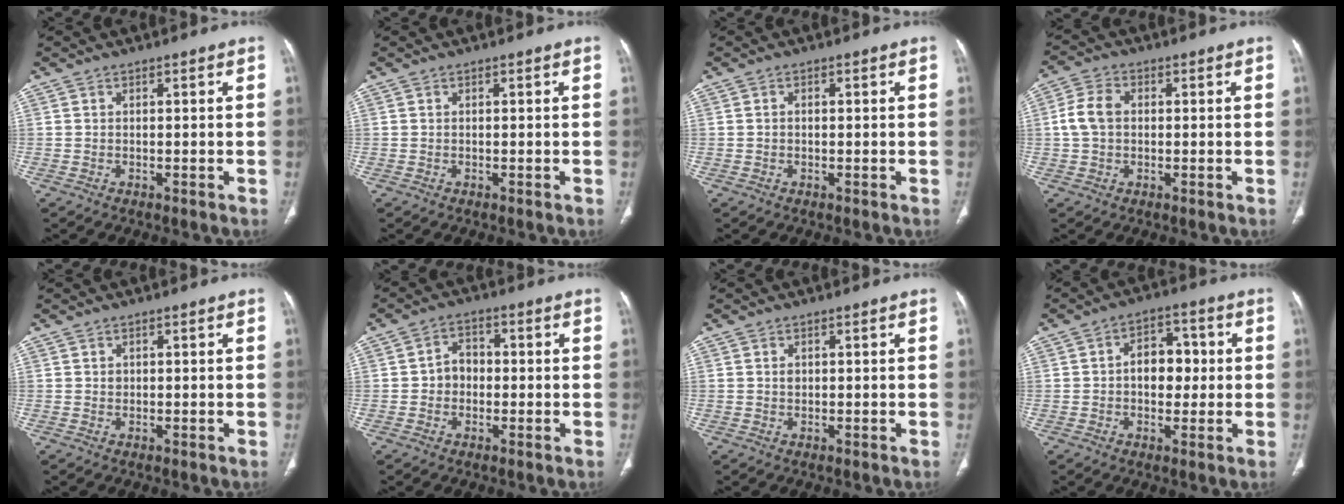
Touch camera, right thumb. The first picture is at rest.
{"total": 0.0}
{"total": 0.6, "force": [0.0, 0.4, 0.4], "torque": [-0.009, 0.002, -0.001]}
{"total": 5.8, "force": [0.4, 4.2, 3.9], "torque": [-0.084, 0.016, 0.003]}
{"total": 0.7, "force": [0.1, 0.6, 0.2], "torque": [-0.001, 0.001, 0.004]}
{"total": 4.7, "force": [-0.3, 3.9, 2.6], "torque": [-0.023, 0.018, -0.014]}
{"total": 1.0, "force": [0.2, 0.8, 0.6], "torque": [-0.007, 0.000, 0.006]}
{"total": 8.1, "force": [0.3, 5.6, 5.9], "torque": [-0.054, 0.019, 0.001]}